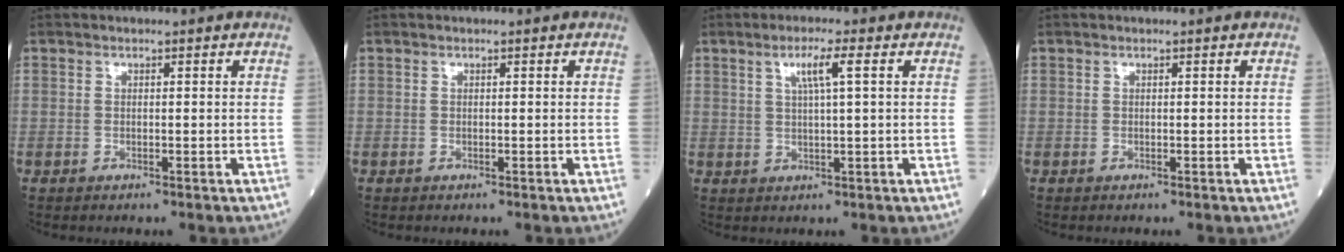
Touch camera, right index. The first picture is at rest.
{"total": 0.0}
{"total": 4.1, "force": [1.6, -0.2, 3.8], "torque": [-0.072, 0.003, 0.030]}
{"total": 0.0}